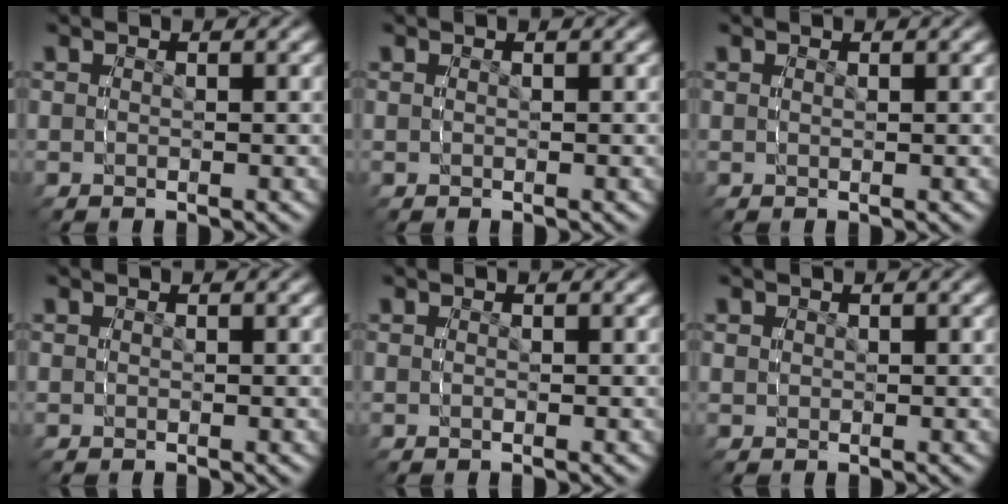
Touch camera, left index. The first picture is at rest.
{"total": 0.0}
{"total": 0.0}
{"total": 0.0}
{"total": 0.0}
{"total": 0.8, "force": [0.3, 0.7, 0.2], "torque": [-0.007, -0.004, 0.009]}